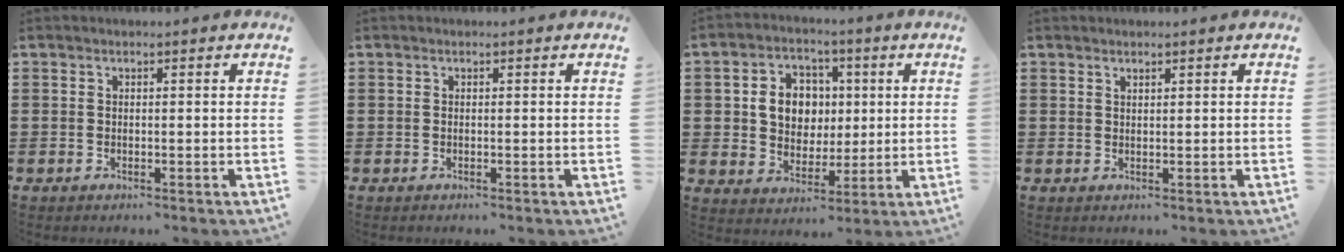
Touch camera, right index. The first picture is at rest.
{"total": 0.0}
{"total": 7.5, "force": [1.0, 6.5, 3.6], "torque": [-0.080, 0.016, 0.013]}
{"total": 0.8, "force": [0.7, 0.3, 0.1], "torque": [-0.003, 0.001, 0.014]}